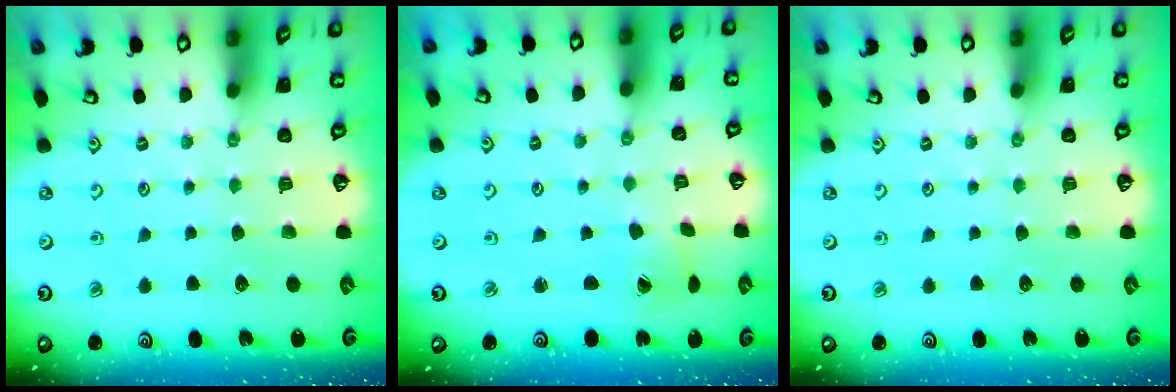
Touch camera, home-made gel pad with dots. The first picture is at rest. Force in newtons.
{"total": 1.7, "press": 1.7, "slide": 0.2}
{"total": 0.0}